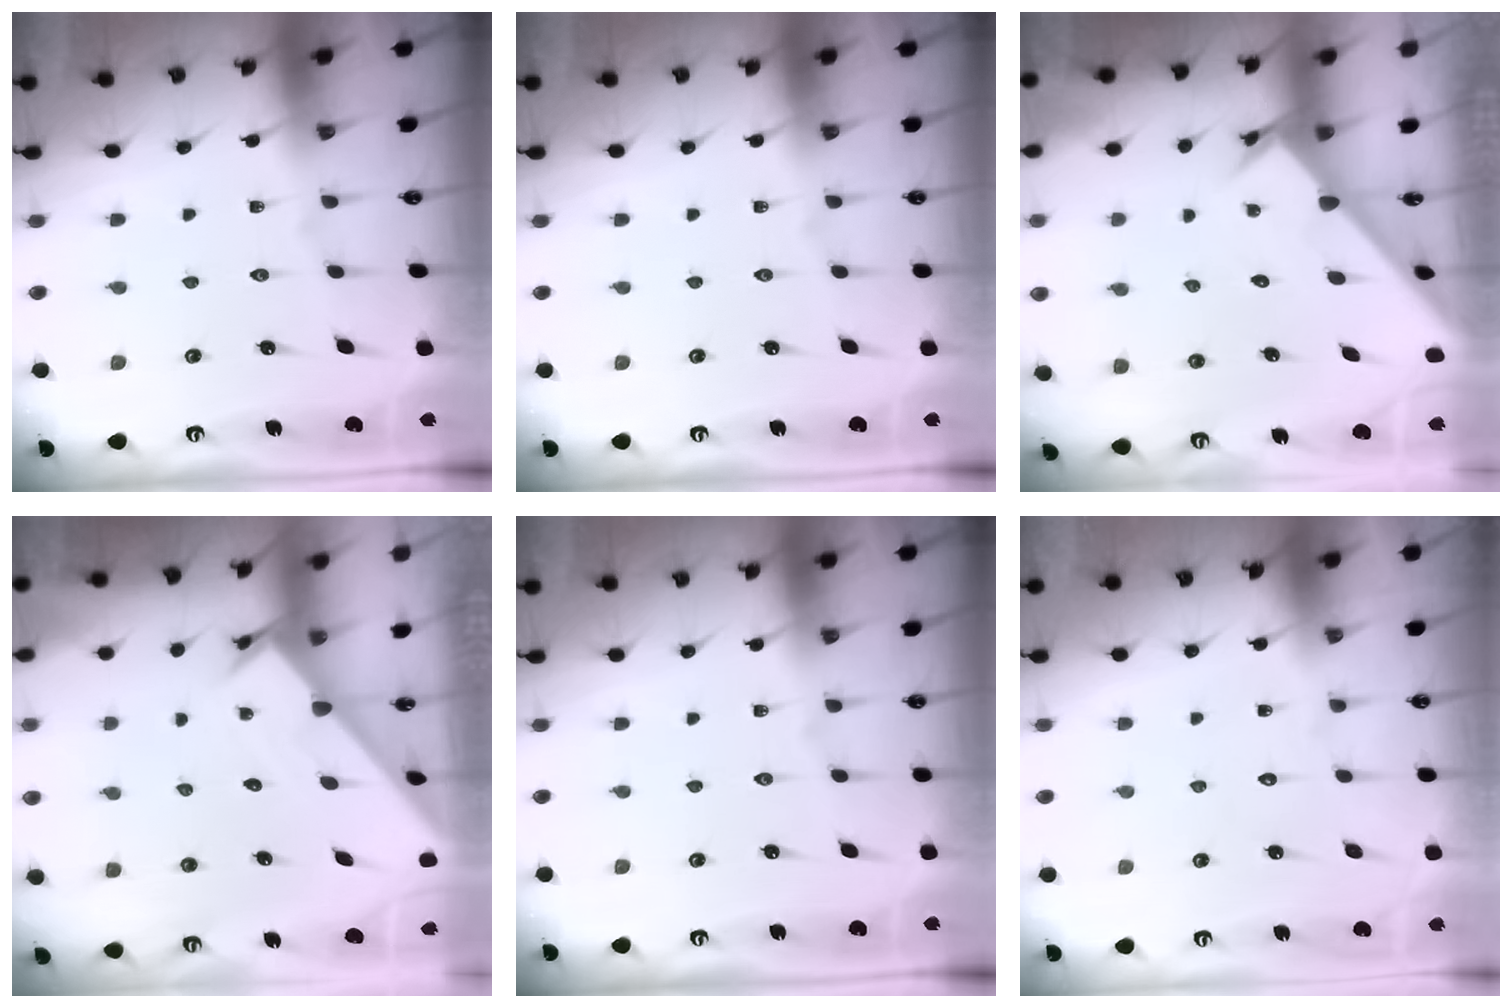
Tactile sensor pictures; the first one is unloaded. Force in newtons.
{"total": 0.0}
{"total": 2.4, "press": 2.4, "slide": 0.1}
{"total": 1.8, "press": 1.8, "slide": 0.1}
{"total": 0.0}
{"total": 1.7, "press": 1.7, "slide": 0.1}